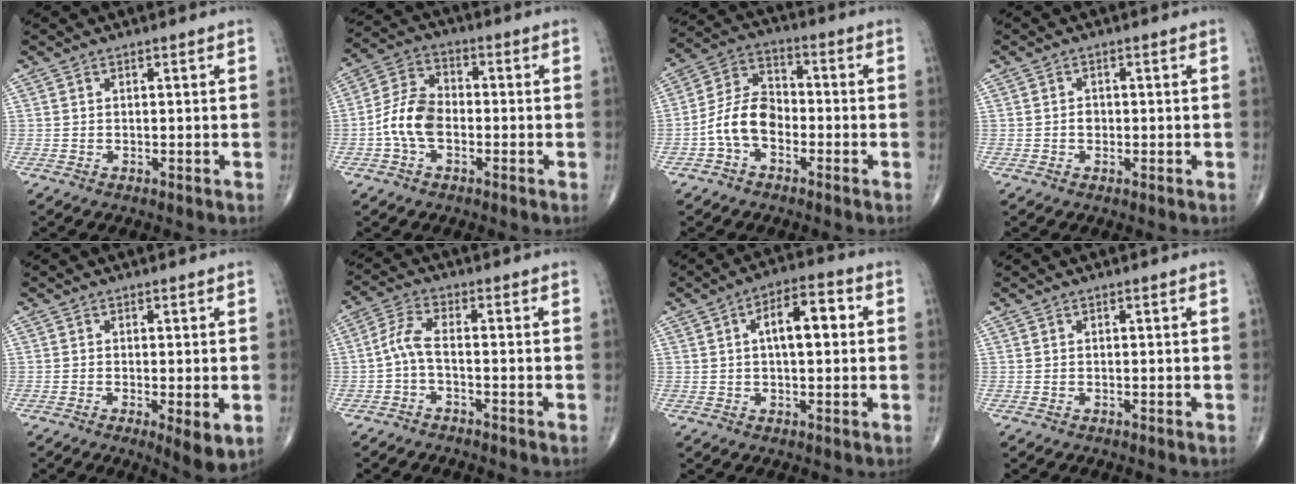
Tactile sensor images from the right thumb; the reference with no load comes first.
{"total": 8.9, "force": [-2.1, 5.6, 6.5], "torque": [-0.126, 0.029, -0.050]}
{"total": 9.4, "force": [-3.1, 6.1, 6.5], "torque": [-0.116, 0.038, -0.069]}
{"total": 1.4, "force": [-0.3, 1.1, 0.8], "torque": [-0.007, 0.004, -0.006]}
{"total": 5.0, "force": [-1.3, 1.3, 4.7], "torque": [-0.074, -0.015, -0.020]}
{"total": 4.4, "force": [-1.4, 1.3, 4.0], "torque": [-0.092, 0.023, -0.034]}
{"total": 8.9, "force": [1.5, 3.9, 7.8], "torque": [-0.107, 0.022, 0.015]}
{"total": 0.0}